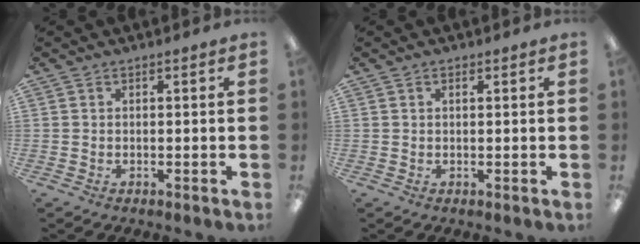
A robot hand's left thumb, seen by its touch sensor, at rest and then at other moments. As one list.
[{"total": 0.6, "force": [0.4, 0.3, 0.3], "torque": [0.001, -0.002, 0.005]}]